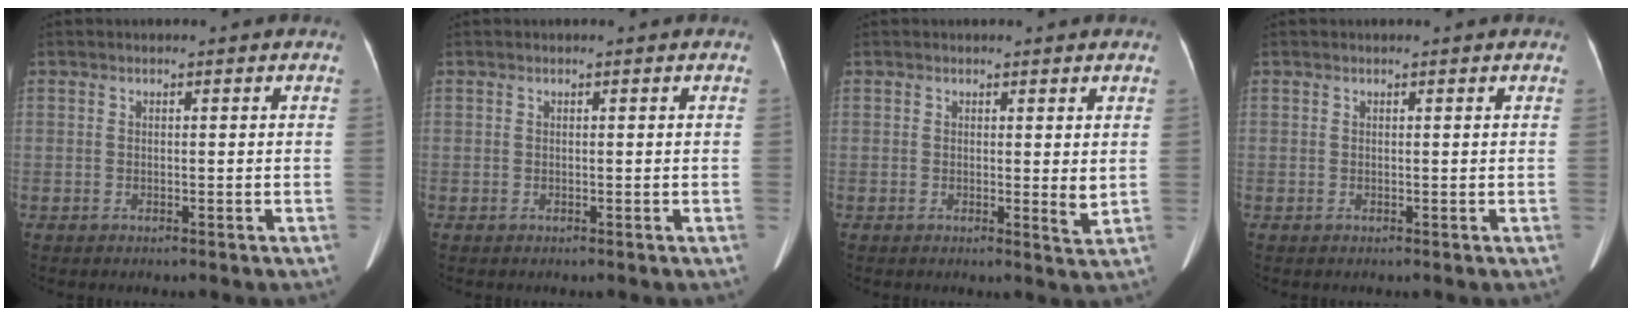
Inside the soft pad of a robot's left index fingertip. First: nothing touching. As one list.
[{"total": 0.0}, {"total": 2.0, "force": [0.5, 0.4, 1.9], "torque": [-0.024, -0.007, 0.006]}, {"total": 0.0}]